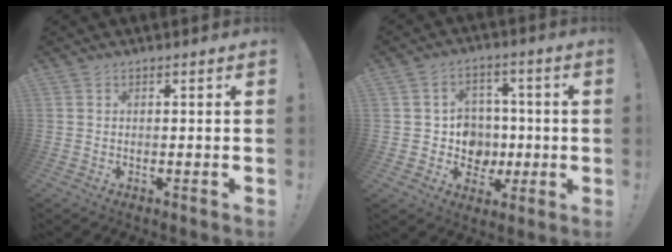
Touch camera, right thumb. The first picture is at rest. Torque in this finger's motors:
{"motor_torque": [0.84, 0.89, 0.04, 0.32, -0.03]}